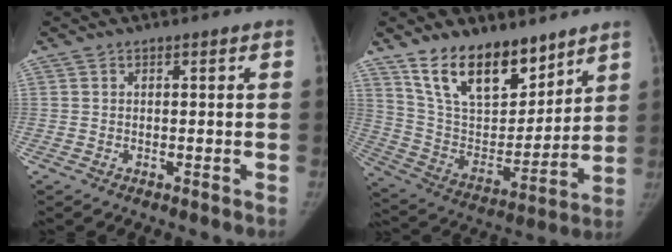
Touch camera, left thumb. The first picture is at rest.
{"total": 18.9, "force": [13.1, 9.5, 9.9], "torque": [-0.118, -0.073, 0.240]}